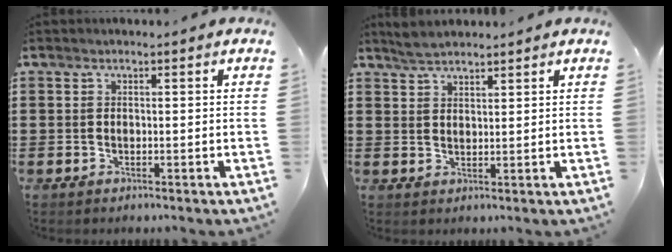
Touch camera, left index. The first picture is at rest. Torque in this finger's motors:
{"motor_torque": [0.67, -0.48, 0.17, 0.04]}